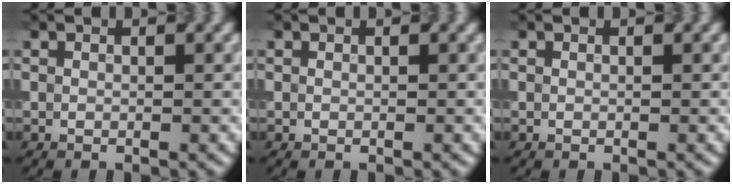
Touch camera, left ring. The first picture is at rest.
{"total": 0.0}
{"total": 0.0}